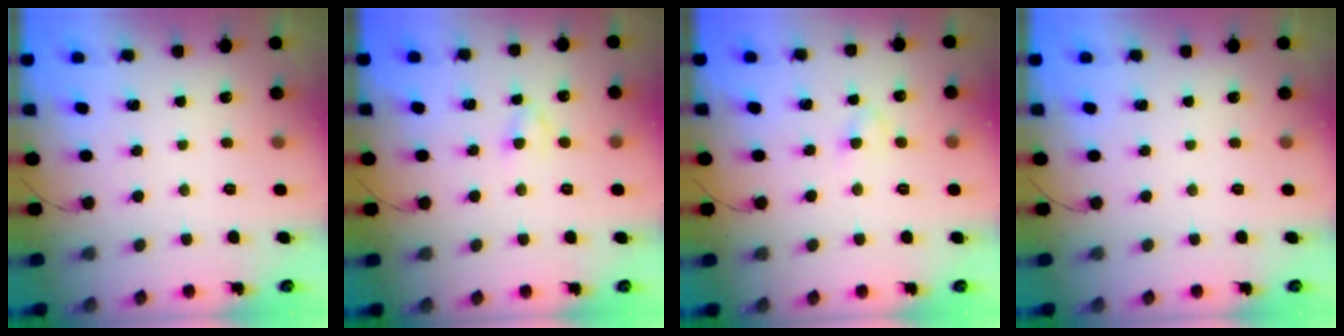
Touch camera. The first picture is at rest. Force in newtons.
{"total": 2.6, "press": 2.5, "slide": 0.9}
{"total": 2.5, "press": 2.3, "slide": 1.0}
{"total": 0.0}